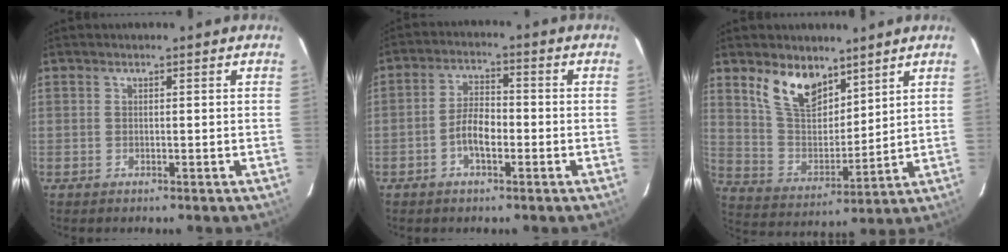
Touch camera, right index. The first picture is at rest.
{"total": 5.2, "force": [-2.1, 2.1, 4.2], "torque": [-0.089, 0.011, -0.039]}
{"total": 11.7, "force": [7.8, 6.0, 6.3], "torque": [-0.126, 0.008, 0.159]}